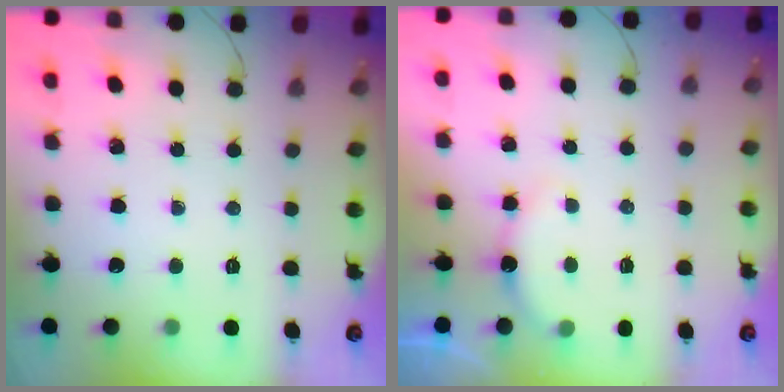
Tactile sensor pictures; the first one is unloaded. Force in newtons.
{"total": 3.9, "press": 3.7, "slide": 1.2}